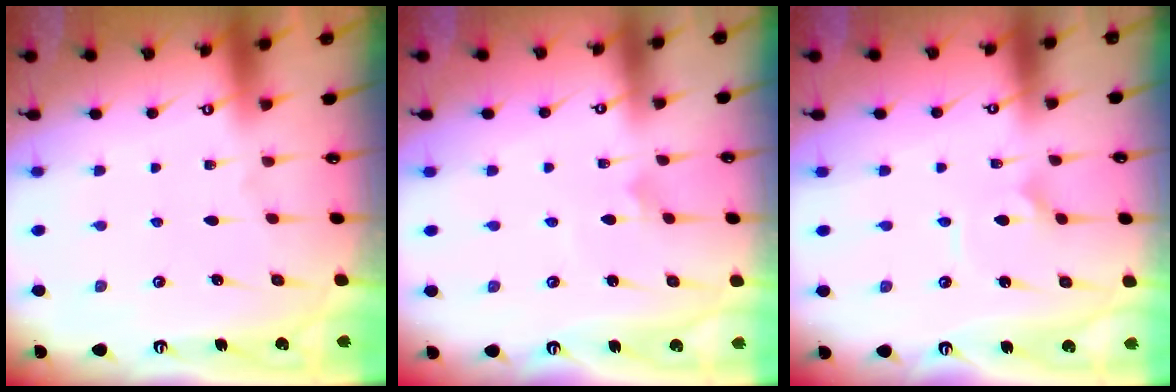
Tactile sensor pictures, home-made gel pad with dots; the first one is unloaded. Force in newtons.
{"total": 1.9, "press": 1.9, "slide": 0.1}
{"total": 2.9, "press": 2.9, "slide": 0.1}